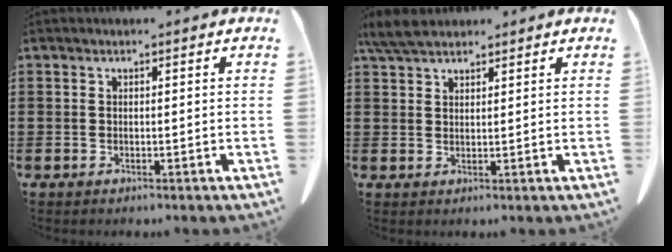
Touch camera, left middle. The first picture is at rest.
{"total": 4.3, "force": [3.6, 1.2, 2.1], "torque": [-0.051, -0.002, 0.069]}